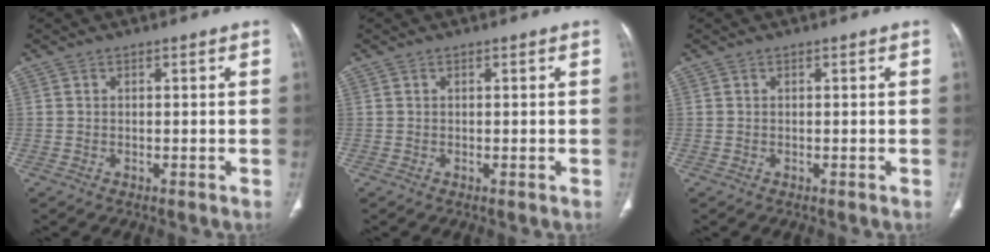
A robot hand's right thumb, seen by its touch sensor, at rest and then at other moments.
{"total": 0.0}
{"total": 0.0}